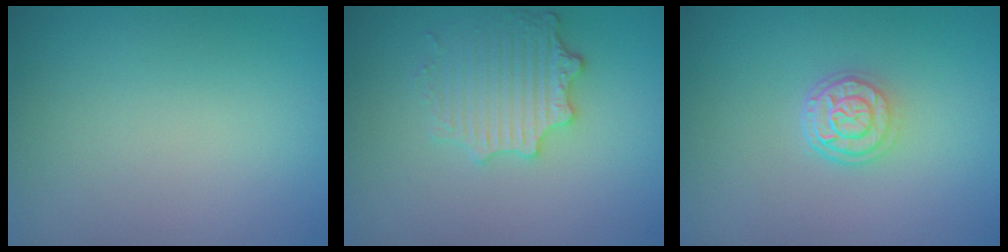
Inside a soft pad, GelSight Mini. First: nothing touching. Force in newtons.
{"total": 3.8, "press": 3.2, "slide": 2.0}
{"total": 3.1, "press": 2.4, "slide": 1.9}